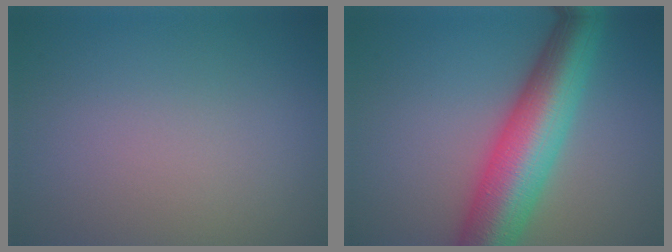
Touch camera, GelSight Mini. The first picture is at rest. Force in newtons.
{"total": 10.2, "press": 10.2, "slide": 0.4}